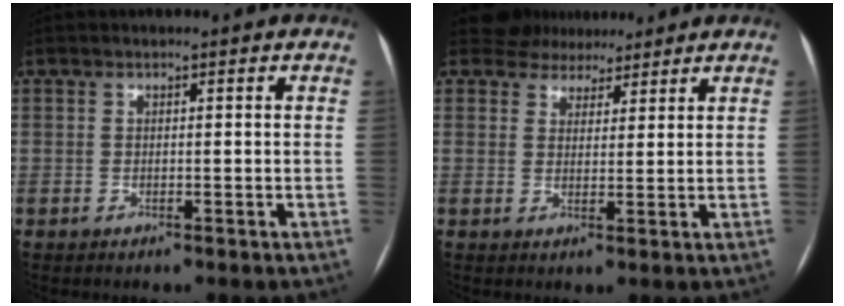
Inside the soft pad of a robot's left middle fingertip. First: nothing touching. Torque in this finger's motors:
{"motor_torque": [-0.18, -0.60, 0.04, -0.01]}